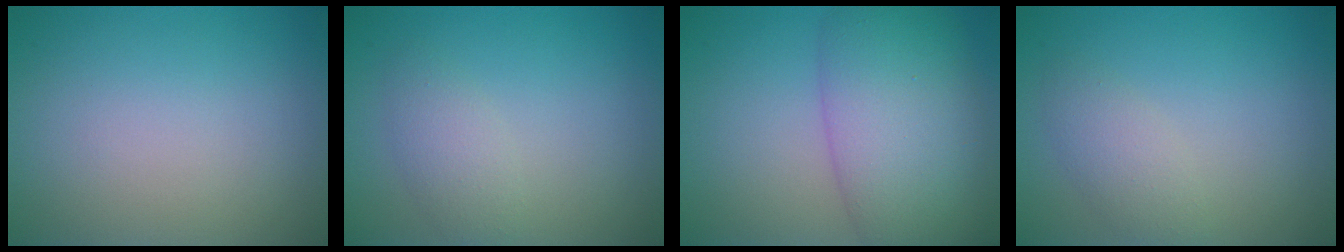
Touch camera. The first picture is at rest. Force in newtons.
{"total": 2.2, "press": 2.2, "slide": 0.1}
{"total": 9.5, "press": 9.5, "slide": 0.3}
{"total": 2.1, "press": 2.1, "slide": 0.1}